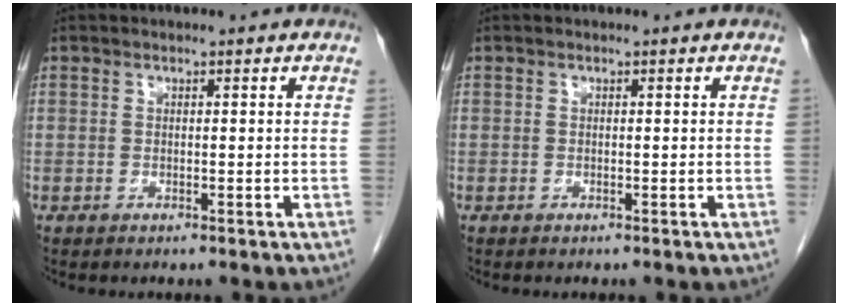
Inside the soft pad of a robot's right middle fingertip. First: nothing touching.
{"total": 0.0}